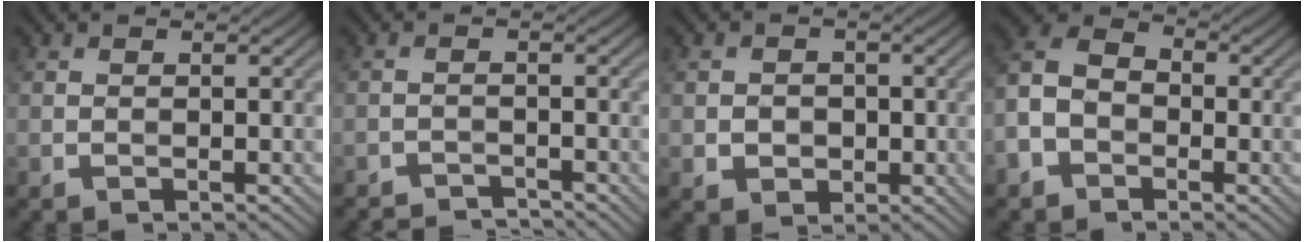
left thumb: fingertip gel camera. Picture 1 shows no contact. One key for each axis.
{"total": 3.0, "fx": -3.0, "fy": 0.6, "fz": 0.5, "tx": -0.002, "ty": 0.001, "tz": -0.055}
{"total": 2.8, "fx": -0.6, "fy": 2.5, "fz": 1.1, "tx": -0.016, "ty": -0.005, "tz": -0.013}
{"total": 6.5, "fx": -2.9, "fy": 4.7, "fz": 3.4, "tx": -0.090, "ty": 0.000, "tz": -0.072}